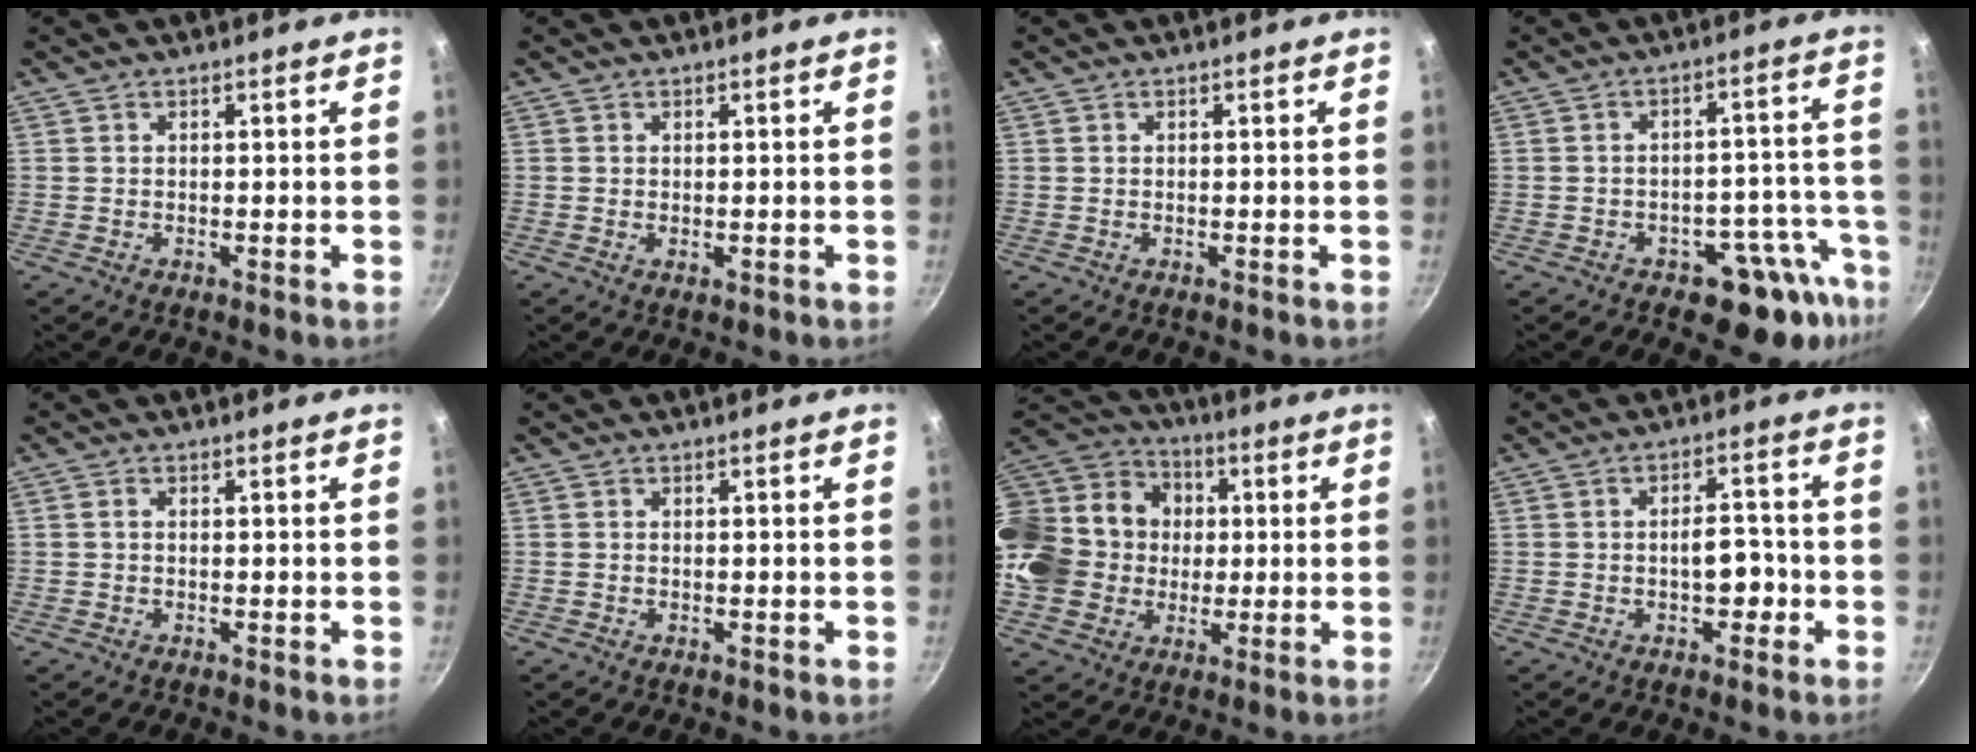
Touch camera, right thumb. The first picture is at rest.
{"total": 0.5, "force": [0.1, 0.3, 0.5], "torque": [-0.006, -0.003, 0.000]}
{"total": 0.0}
{"total": 11.1, "force": [-6.8, 6.5, 5.9], "torque": [0.000, 0.063, -0.076]}
{"total": 0.8, "force": [0.0, 0.6, 0.5], "torque": [-0.009, 0.004, -0.001]}
{"total": 0.0}
{"total": 23.7, "force": [0.6, 20.6, 11.7], "torque": [-0.223, 0.042, 0.019]}
{"total": 5.7, "force": [-1.6, 3.2, 4.4], "torque": [-0.038, 0.019, -0.024]}